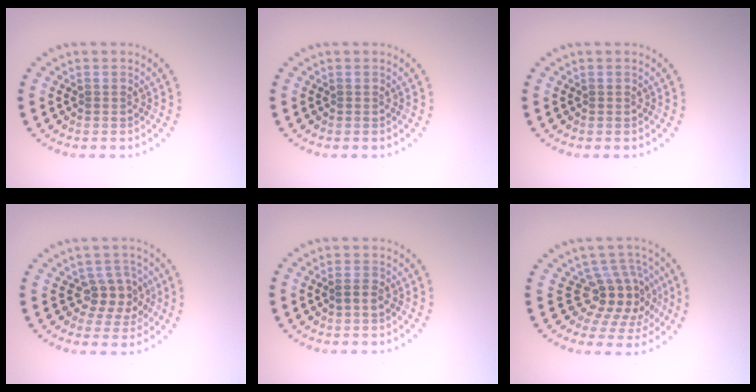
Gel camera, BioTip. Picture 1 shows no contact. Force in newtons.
{"total": 0.0}
{"total": 0.0}
{"total": 3.0, "press": 2.6, "slide": 1.4}
{"total": 1.1, "press": 1.1, "slide": 0.3}
{"total": 4.4, "press": 3.6, "slide": 2.5}